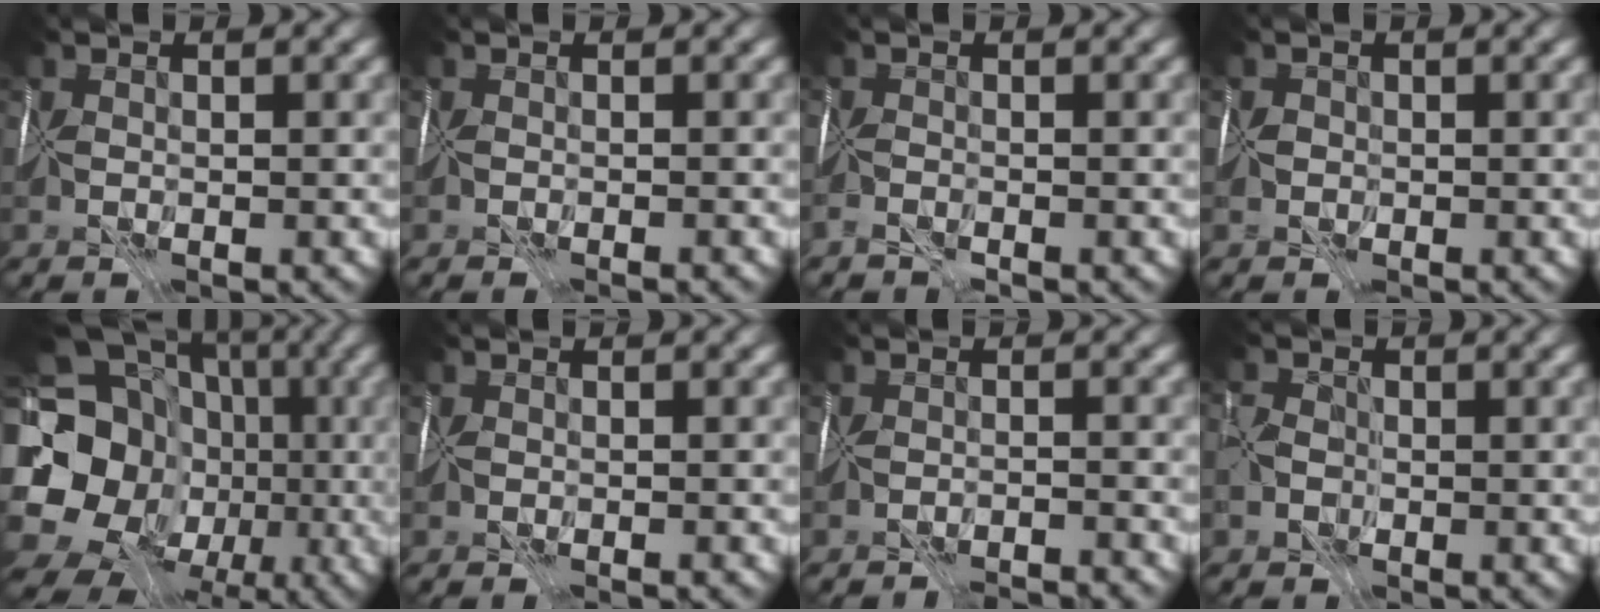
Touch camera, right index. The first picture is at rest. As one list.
[{"total": 1.4, "force": [-1.3, 0.0, 0.5], "torque": [-0.005, -0.001, -0.012]}, {"total": 1.0, "force": [-1.0, -0.1, 0.1], "torque": [-0.002, 0.000, -0.024]}, {"total": 0.7, "force": [-0.2, 0.7, -0.1], "torque": [0.006, 0.005, -0.009]}, {"total": 19.9, "force": [-0.7, 17.7, 9.1], "torque": [-0.164, -0.020, -0.026]}, {"total": 1.1, "force": [-1.0, 0.1, 0.6], "torque": [-0.004, 0.001, -0.008]}, {"total": 4.8, "force": [-4.8, 0.2, 0.9], "torque": [-0.009, -0.003, -0.058]}, {"total": 0.8, "force": [-0.3, 0.7, -0.2], "torque": [0.007, 0.009, -0.012]}]